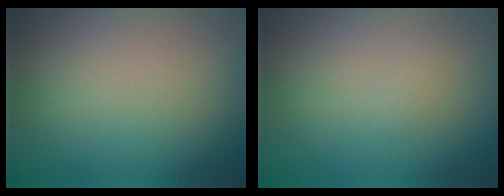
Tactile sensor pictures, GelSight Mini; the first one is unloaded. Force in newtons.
{"total": 0.7, "press": 0.7, "slide": 0.0}